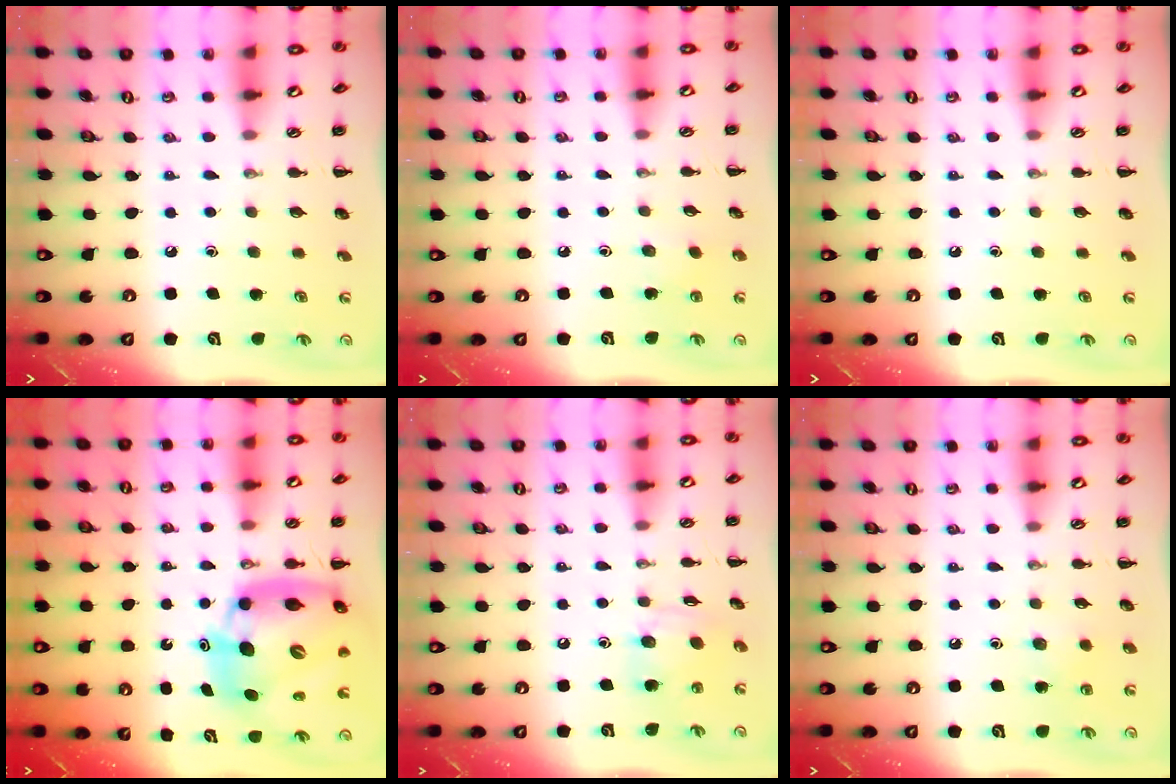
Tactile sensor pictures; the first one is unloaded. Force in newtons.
{"total": 2.3, "press": 2.2, "slide": 0.7}
{"total": 0.0}
{"total": 15.1, "press": 14.4, "slide": 4.4}
{"total": 8.4, "press": 8.3, "slide": 0.7}
{"total": 4.2, "press": 4.0, "slide": 1.3}